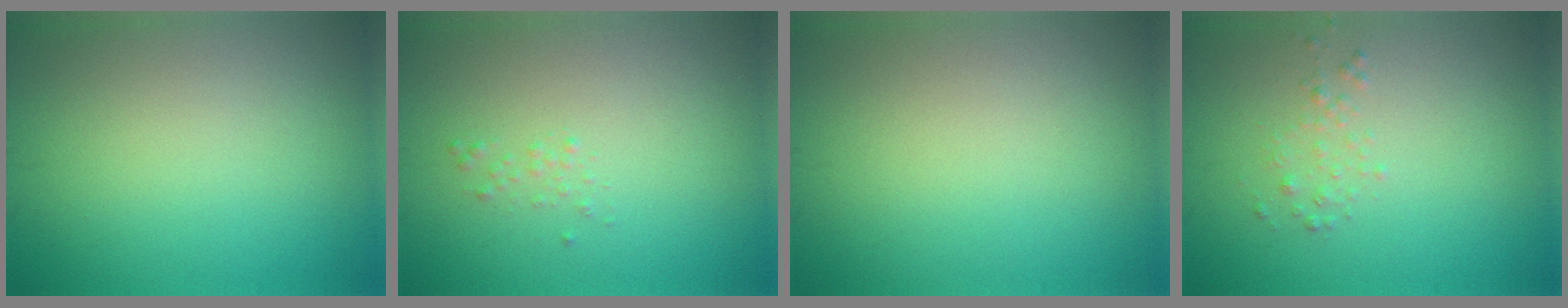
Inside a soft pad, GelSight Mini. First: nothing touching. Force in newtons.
{"total": 0.6, "press": 0.6, "slide": 0.0}
{"total": 0.0}
{"total": 1.1, "press": 1.1, "slide": 0.1}